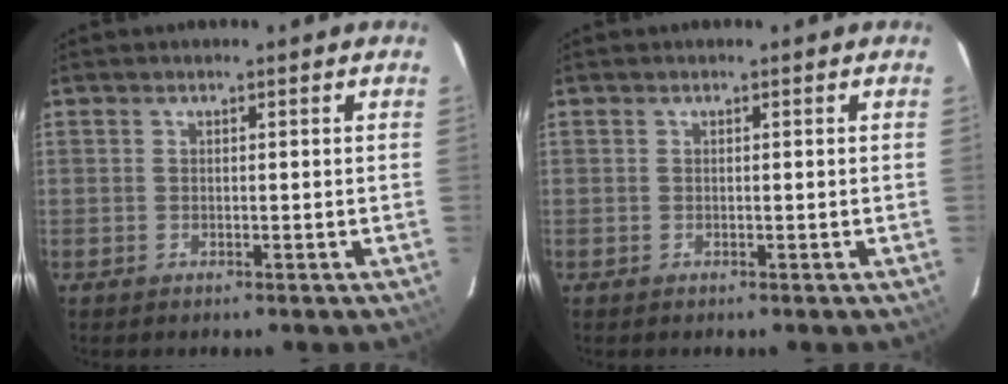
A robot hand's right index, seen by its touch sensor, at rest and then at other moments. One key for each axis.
{"total": 0.0}